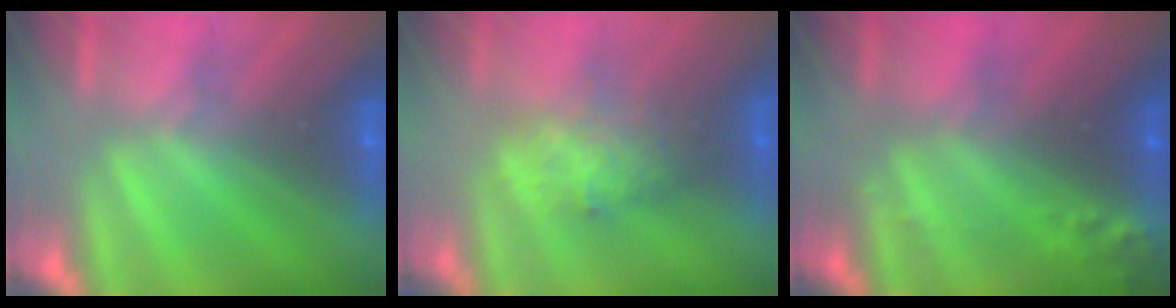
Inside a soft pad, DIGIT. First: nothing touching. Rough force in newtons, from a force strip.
{"total": 2.7}
{"total": 7.7}